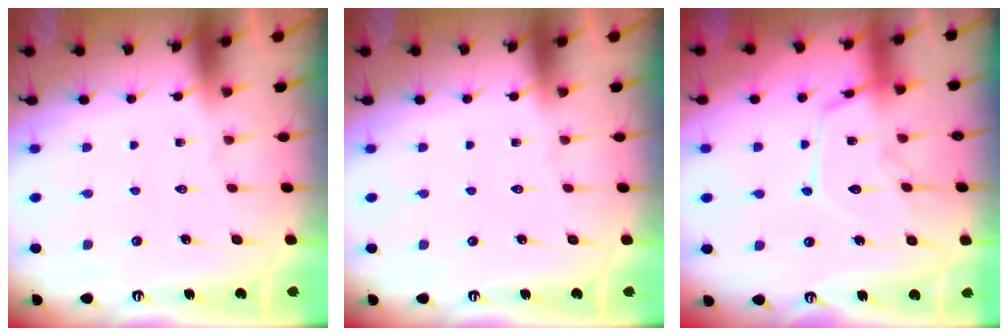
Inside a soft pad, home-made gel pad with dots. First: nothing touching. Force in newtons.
{"total": 0.0}
{"total": 13.2, "press": 13.1, "slide": 1.2}